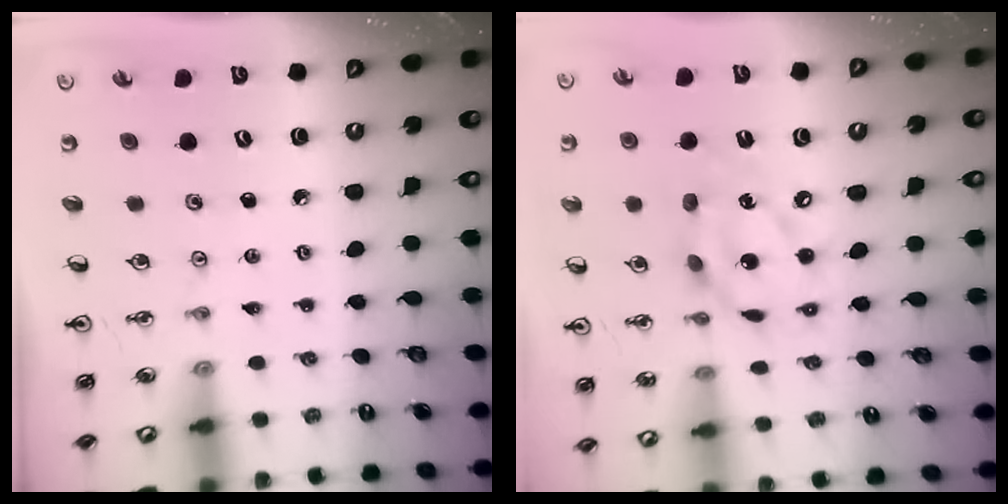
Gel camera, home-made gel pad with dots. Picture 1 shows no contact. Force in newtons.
{"total": 13.6, "press": 13.6, "slide": 1.4}